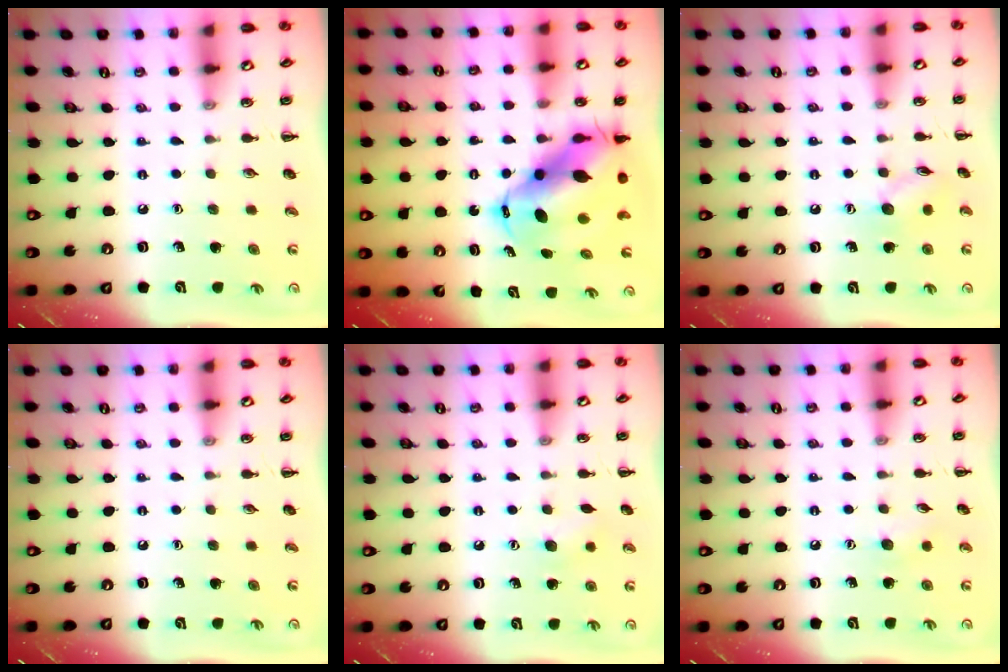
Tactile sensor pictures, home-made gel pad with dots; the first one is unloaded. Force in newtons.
{"total": 12.7, "press": 12.3, "slide": 3.4}
{"total": 7.8, "press": 7.7, "slide": 0.9}
{"total": 0.0}
{"total": 6.2, "press": 6.1, "slide": 1.1}
{"total": 5.9, "press": 5.7, "slide": 1.5}